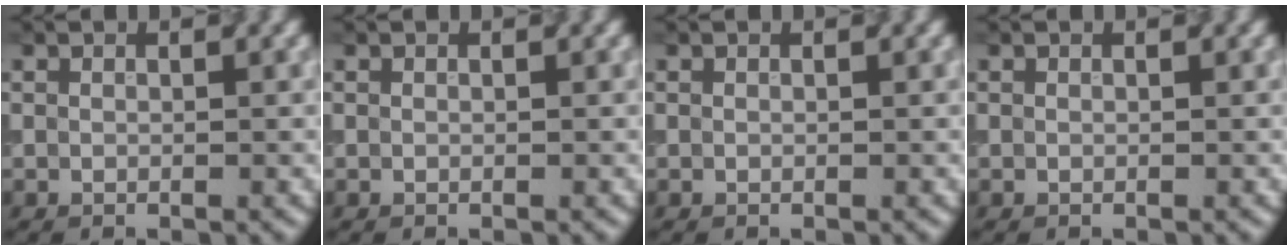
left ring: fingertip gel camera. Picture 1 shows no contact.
{"total": 0.0}
{"total": 0.0}
{"total": 0.0}